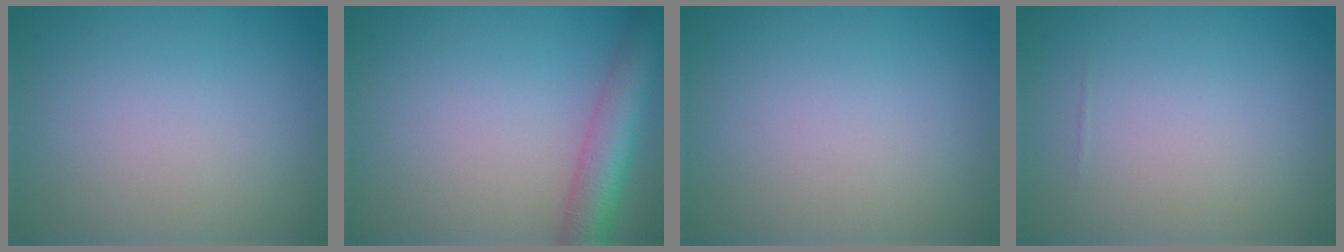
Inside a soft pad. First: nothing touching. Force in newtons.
{"total": 5.6, "press": 5.6, "slide": 0.2}
{"total": 0.0}
{"total": 0.0}